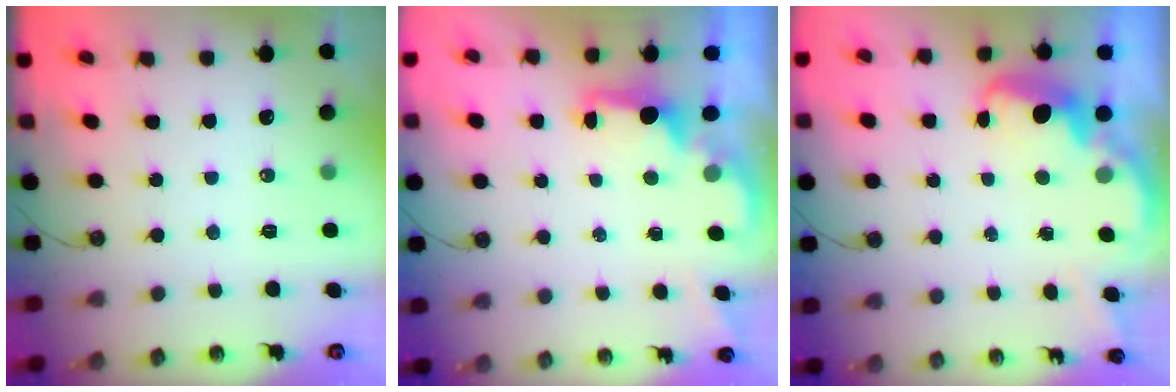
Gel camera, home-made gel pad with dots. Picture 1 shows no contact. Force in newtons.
{"total": 1.8, "press": 1.6, "slide": 0.7}
{"total": 3.1, "press": 3.1, "slide": 0.5}